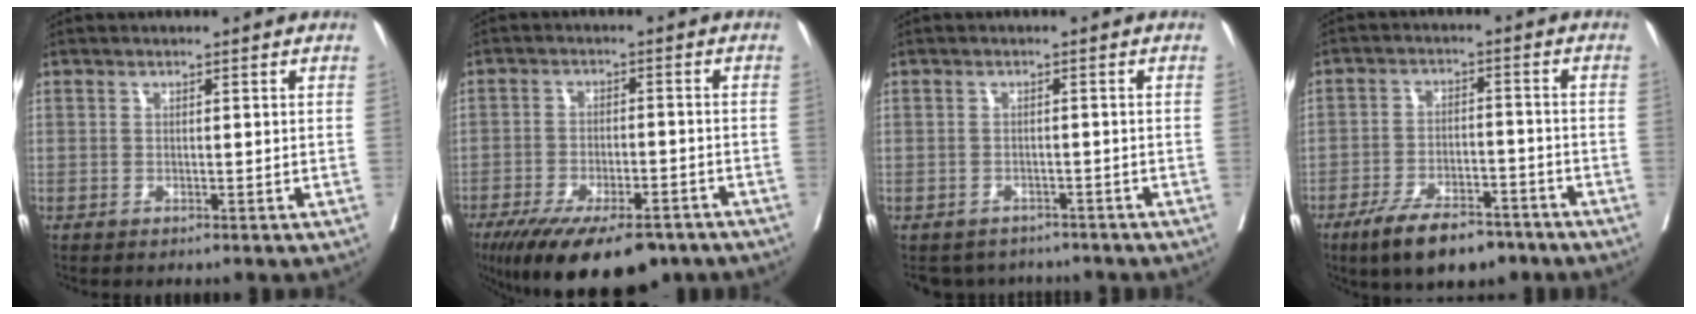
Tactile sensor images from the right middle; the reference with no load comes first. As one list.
[{"total": 15.6, "force": [-11.5, 5.0, 9.2], "torque": [-0.145, -0.019, -0.173]}, {"total": 5.5, "force": [-5.1, 2.3, 0.0], "torque": [0.011, 0.006, -0.063]}, {"total": 10.1, "force": [-7.5, 3.6, 5.8], "torque": [-0.095, -0.006, -0.125]}]